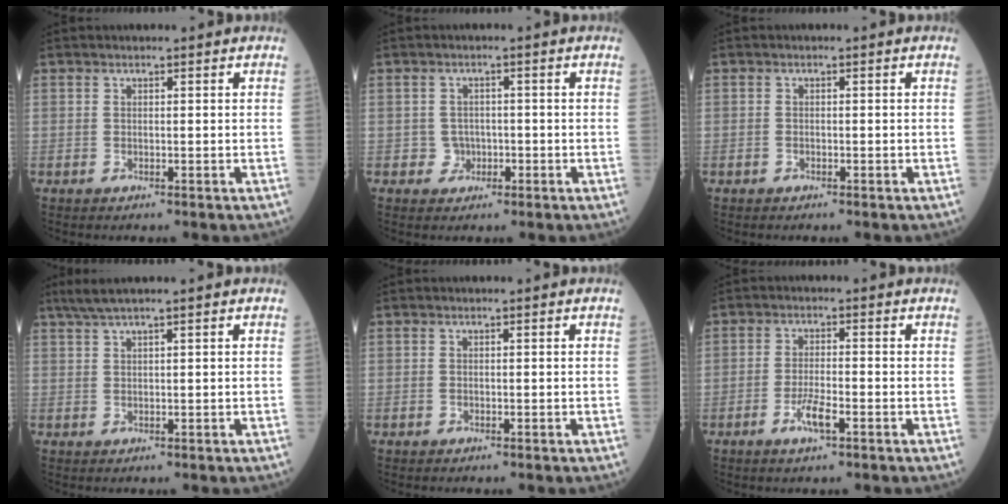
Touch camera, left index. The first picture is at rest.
{"total": 2.3, "force": [-0.8, 2.2, 0.2], "torque": [0.001, 0.010, -0.007]}
{"total": 0.5, "force": [-0.4, 0.4, 0.1], "torque": [-0.003, 0.003, -0.005]}
{"total": 3.7, "force": [2.9, -0.4, 2.2], "torque": [-0.045, 0.025, 0.060]}
{"total": 0.0}
{"total": 3.8, "force": [-2.0, 0.6, 3.2], "torque": [-0.068, -0.001, -0.035]}